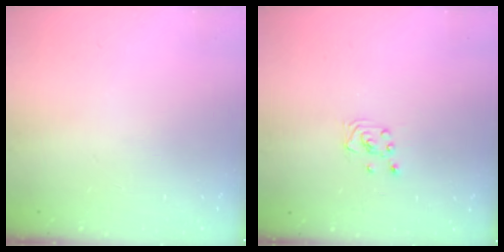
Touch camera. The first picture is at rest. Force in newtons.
{"total": 2.0, "press": 2.0, "slide": 0.1}